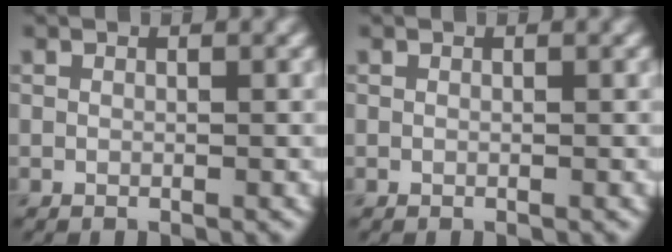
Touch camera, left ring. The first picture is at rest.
{"total": 0.0}